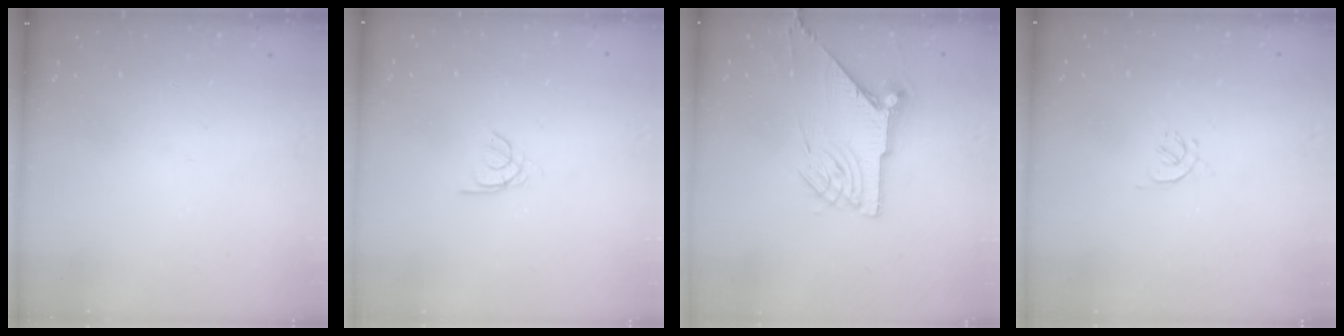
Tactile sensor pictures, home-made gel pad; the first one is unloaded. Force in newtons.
{"total": 2.1, "press": 2.1, "slide": 0.2}
{"total": 11.3, "press": 11.3, "slide": 0.9}
{"total": 1.2, "press": 1.2, "slide": 0.4}